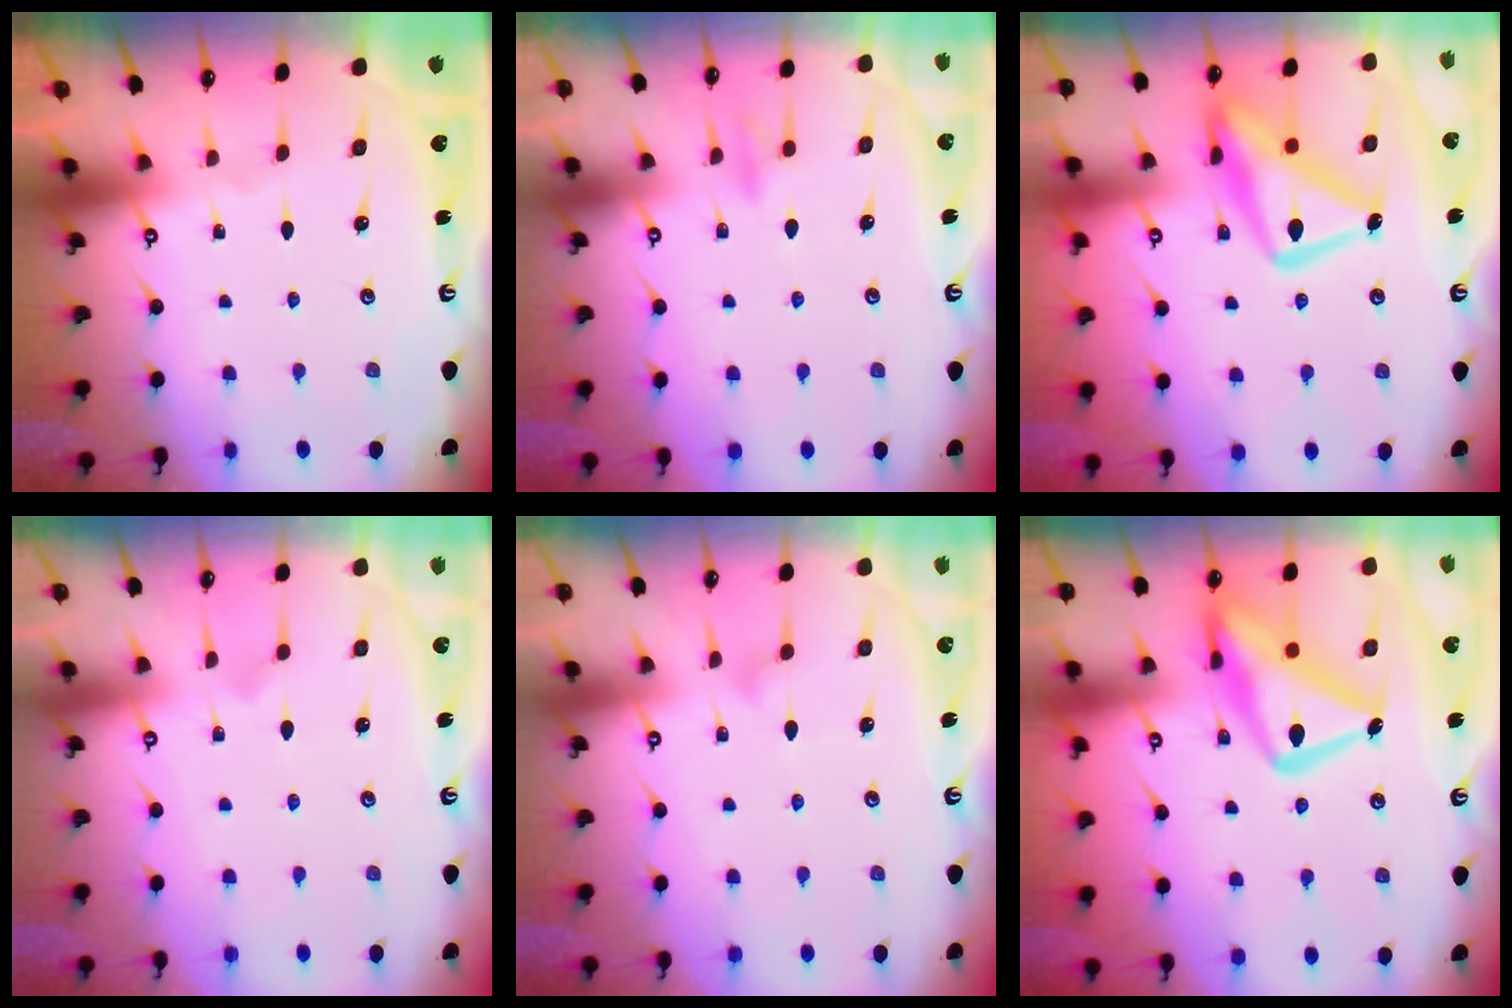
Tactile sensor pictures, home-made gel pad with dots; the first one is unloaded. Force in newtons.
{"total": 9.0, "press": 8.8, "slide": 1.5}
{"total": 17.1, "press": 17.0, "slide": 1.5}
{"total": 7.3, "press": 7.3, "slide": 0.4}
{"total": 7.3, "press": 7.2, "slide": 0.7}
{"total": 19.6, "press": 19.5, "slide": 1.6}